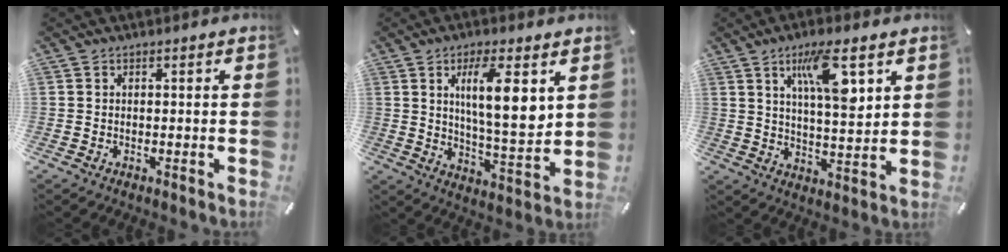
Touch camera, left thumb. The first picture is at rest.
{"total": 13.0, "force": [5.0, 3.6, 11.4], "torque": [-0.189, -0.019, 0.077]}
{"total": 11.0, "force": [5.8, 3.1, 8.8], "torque": [-0.152, -0.018, 0.096]}